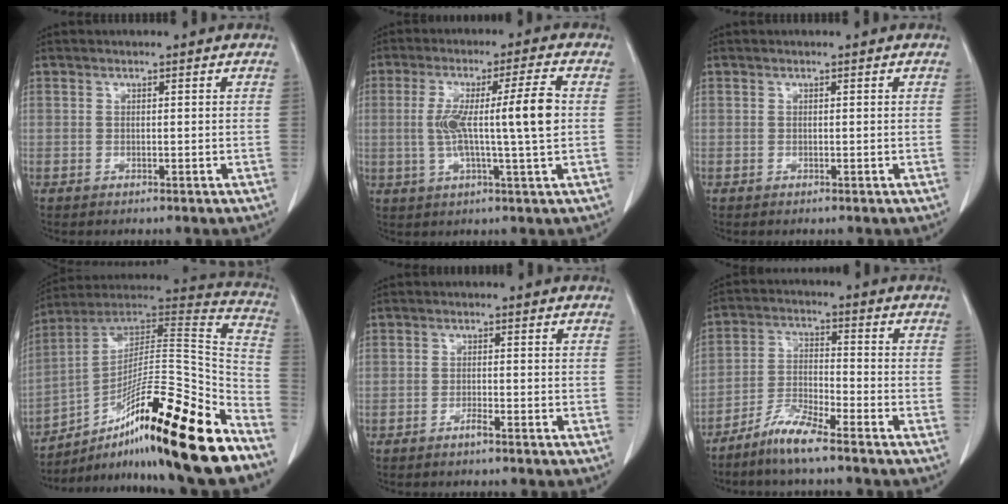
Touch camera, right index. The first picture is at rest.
{"total": 10.9, "force": [0.3, -0.4, 10.9], "torque": [-0.192, 0.013, 0.004]}
{"total": 0.0}
{"total": 28.0, "force": [-17.9, 2.0, 21.4], "torque": [-0.263, 0.021, -0.300]}
{"total": 1.2, "force": [-1.0, -0.1, 0.7], "torque": [-0.014, 0.001, -0.019]}
{"total": 6.1, "force": [-5.1, 0.3, 3.3], "torque": [-0.067, -0.014, -0.107]}